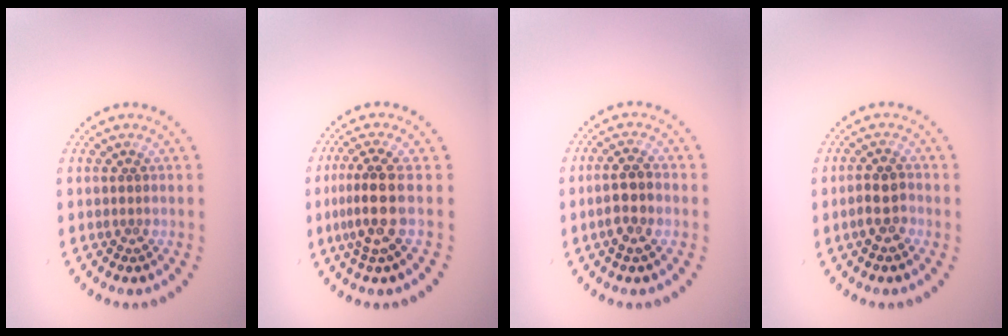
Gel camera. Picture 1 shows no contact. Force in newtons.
{"total": 3.5, "press": 2.7, "slide": 2.2}
{"total": 2.8, "press": 2.7, "slide": 0.8}
{"total": 2.3, "press": 2.2, "slide": 0.6}